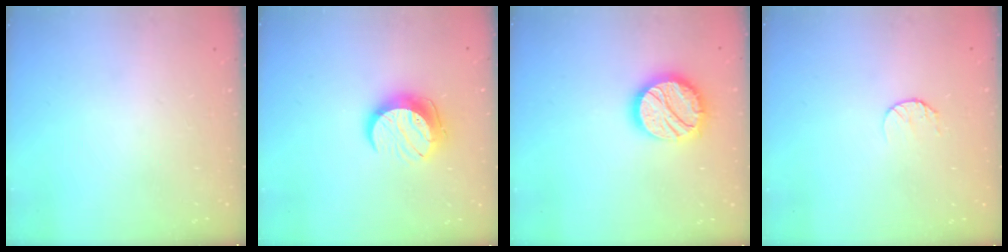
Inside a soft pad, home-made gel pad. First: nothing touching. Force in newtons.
{"total": 11.3, "press": 11.2, "slide": 0.7}
{"total": 16.8, "press": 16.7, "slide": 1.0}
{"total": 5.6, "press": 5.5, "slide": 0.6}